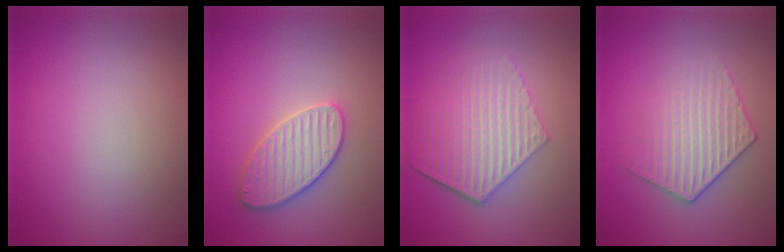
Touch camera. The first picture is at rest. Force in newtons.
{"total": 3.6, "press": 3.6, "slide": 0.1}
{"total": 5.9, "press": 4.4, "slide": 3.9}
{"total": 3.6, "press": 3.2, "slide": 1.6}